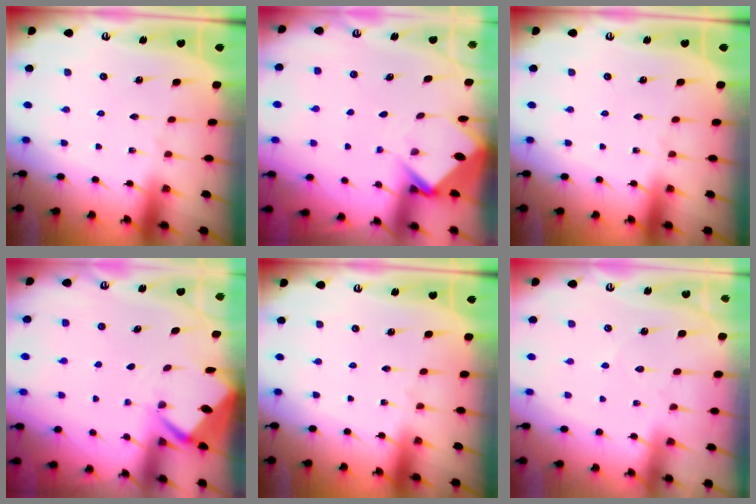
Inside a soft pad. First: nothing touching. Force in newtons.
{"total": 3.5, "press": 3.5, "slide": 0.3}
{"total": 0.0}
{"total": 2.7, "press": 2.7, "slide": 0.3}
{"total": 0.0}
{"total": 3.1, "press": 3.1, "slide": 0.4}